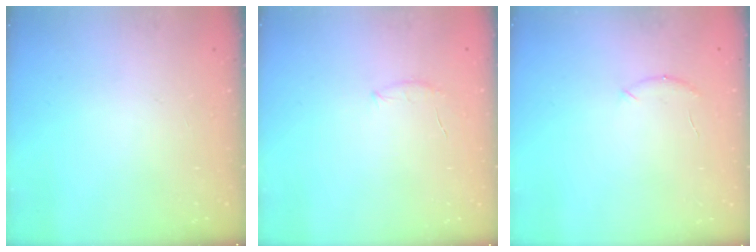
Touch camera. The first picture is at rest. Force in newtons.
{"total": 4.5, "press": 4.5, "slide": 0.9}
{"total": 5.7, "press": 5.6, "slide": 1.0}